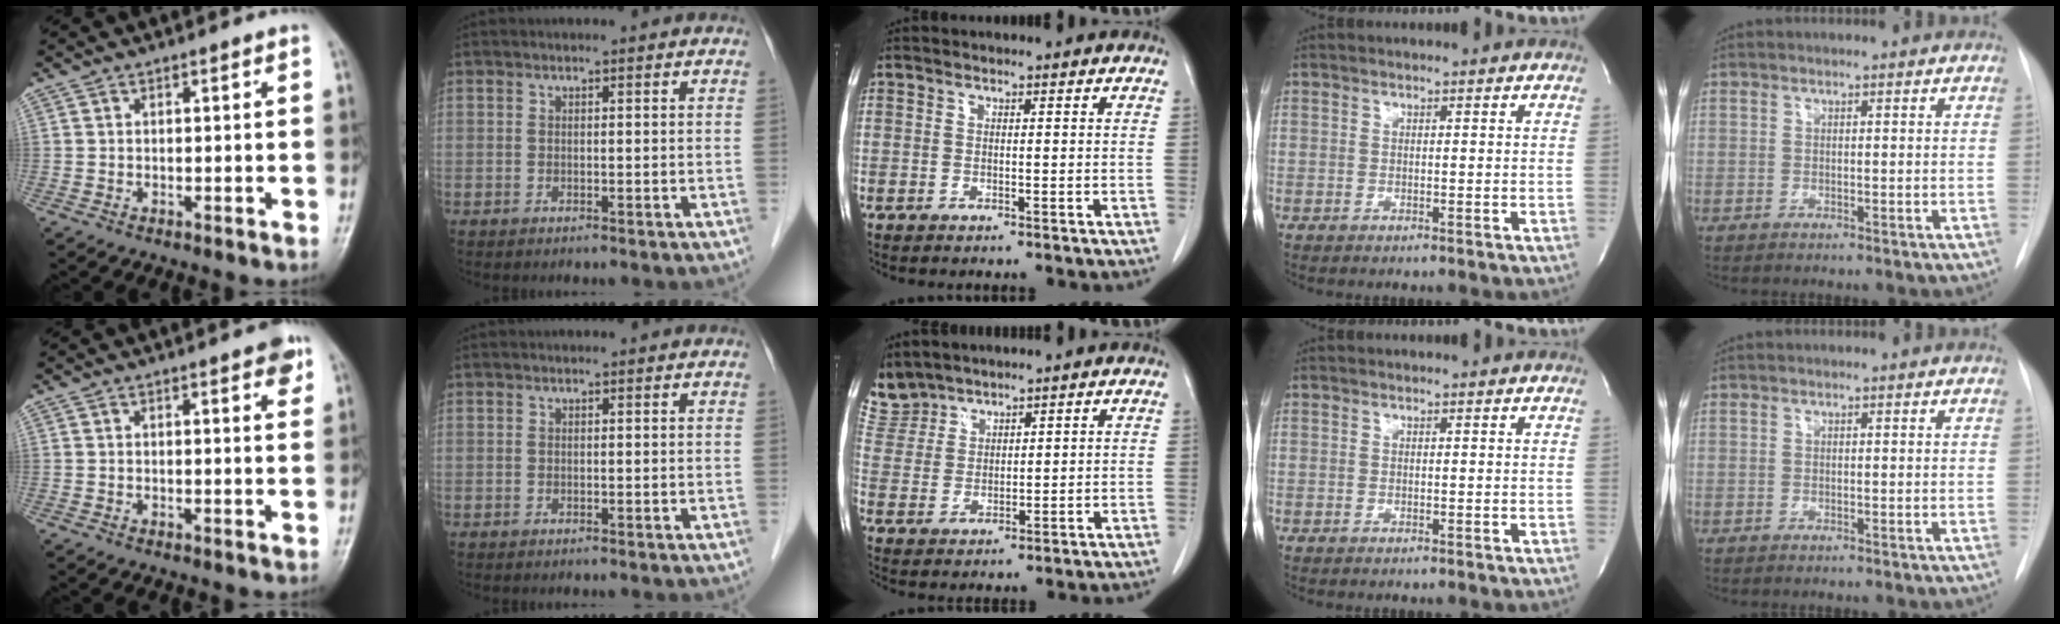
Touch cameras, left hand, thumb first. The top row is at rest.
{"thumb": {"total": 3.5, "force": [1.9, 1.1, 2.7], "torque": [-0.024, -0.006, 0.019]}, "middle": {"total": 5.6, "force": [5.3, 1.6, -0.2], "torque": [-0.004, 0.004, 0.122]}}